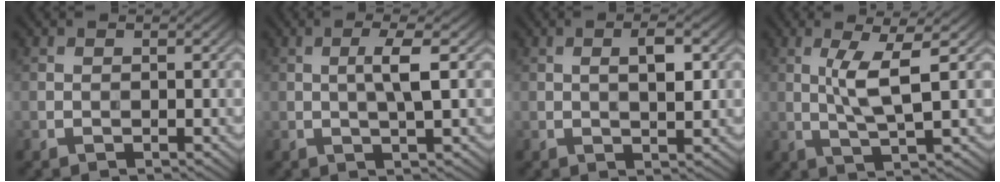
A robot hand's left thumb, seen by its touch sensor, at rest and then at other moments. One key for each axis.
{"total": 3.5, "fx": 0.4, "fy": 0.3, "fz": 3.4, "tx": -0.065, "ty": 0.006, "tz": 0.007}
{"total": 3.4, "fx": 0.6, "fy": 1.0, "fz": 3.2, "tx": -0.058, "ty": -0.001, "tz": 0.012}
{"total": 5.5, "fx": 1.0, "fy": 0.8, "fz": 5.3, "tx": -0.114, "ty": 0.005, "tz": 0.026}